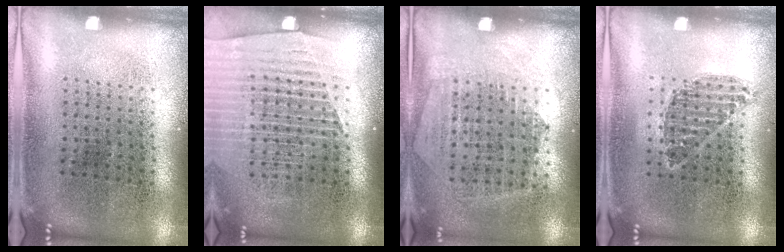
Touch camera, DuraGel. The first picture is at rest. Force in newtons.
{"total": 1.4, "press": 1.3, "slide": 0.5}
{"total": 1.4, "press": 1.2, "slide": 0.6}
{"total": 0.8, "press": 0.7, "slide": 0.4}